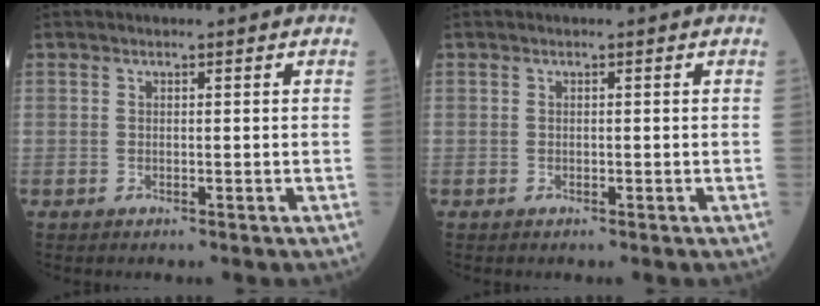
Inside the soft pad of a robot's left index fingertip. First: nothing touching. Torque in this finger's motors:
{"motor_torque": [-0.12, 0.18, 0.01, -0.01]}